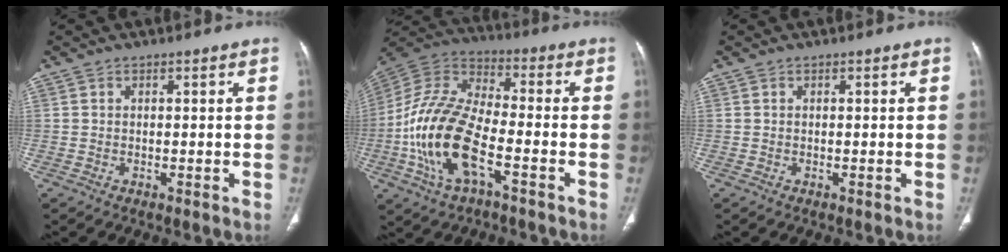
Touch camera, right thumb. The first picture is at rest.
{"total": 17.9, "force": [-5.8, 8.0, 14.9], "torque": [-0.305, 0.031, -0.111]}
{"total": 0.0}